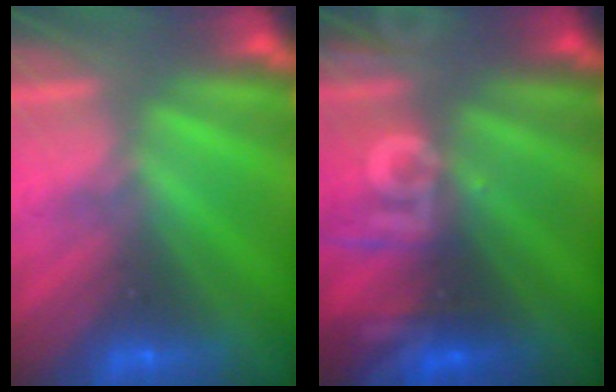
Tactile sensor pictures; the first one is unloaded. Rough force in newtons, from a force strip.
{"total": 2.6}